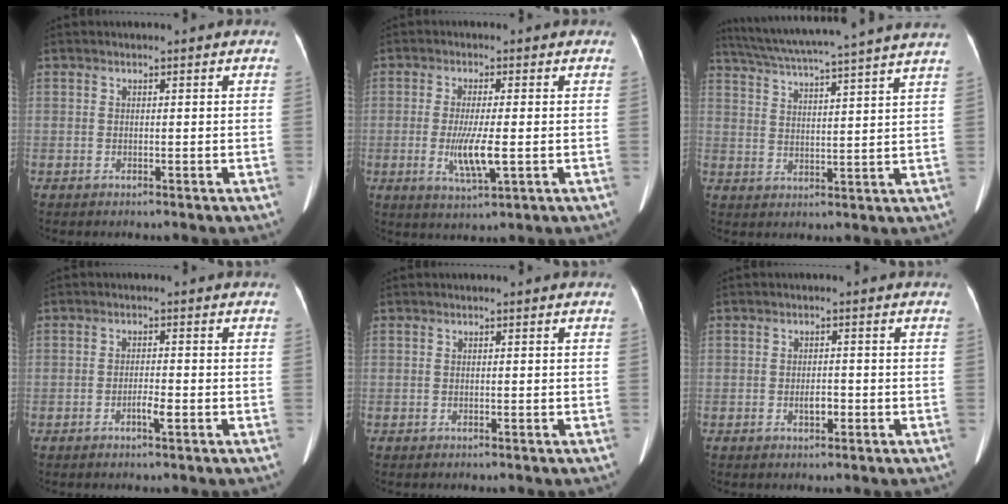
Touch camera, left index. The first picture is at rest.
{"total": 5.9, "force": [-0.9, 0.8, 5.8], "torque": [-0.118, -0.015, -0.013]}
{"total": 21.3, "force": [18.8, -1.4, 10.1], "torque": [-0.179, -0.002, 0.259]}
{"total": 1.9, "force": [-1.0, 0.2, 1.7], "torque": [-0.030, 0.000, -0.017]}
{"total": 0.0}
{"total": 1.8, "force": [-0.7, 0.8, 1.5], "torque": [-0.027, 0.002, -0.009]}